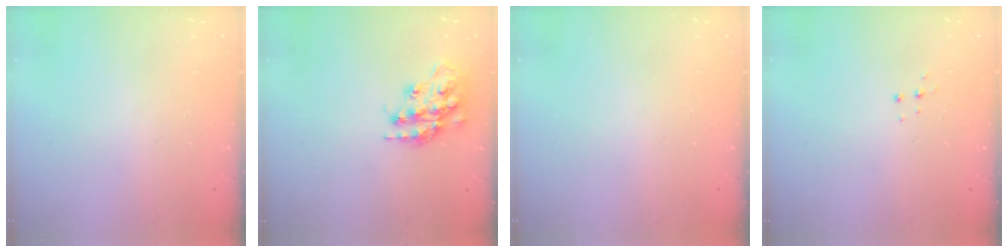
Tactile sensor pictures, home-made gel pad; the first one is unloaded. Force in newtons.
{"total": 17.3, "press": 17.3, "slide": 1.4}
{"total": 0.0}
{"total": 3.8, "press": 3.8, "slide": 0.3}